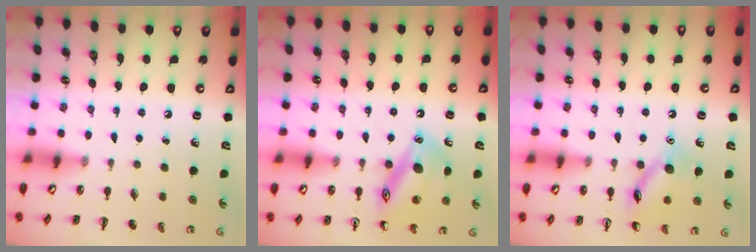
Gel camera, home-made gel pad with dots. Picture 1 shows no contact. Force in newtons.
{"total": 16.8, "press": 16.7, "slide": 1.8}
{"total": 11.7, "press": 11.7, "slide": 0.7}